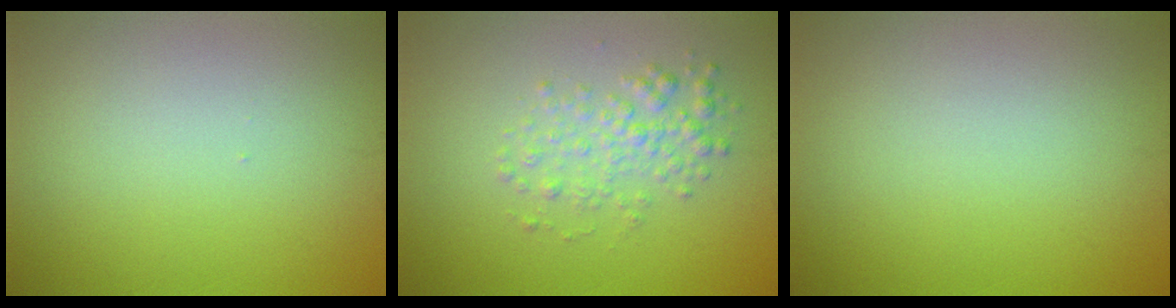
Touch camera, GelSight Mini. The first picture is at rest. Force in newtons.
{"total": 2.5, "press": 2.5, "slide": 0.0}
{"total": 0.0}